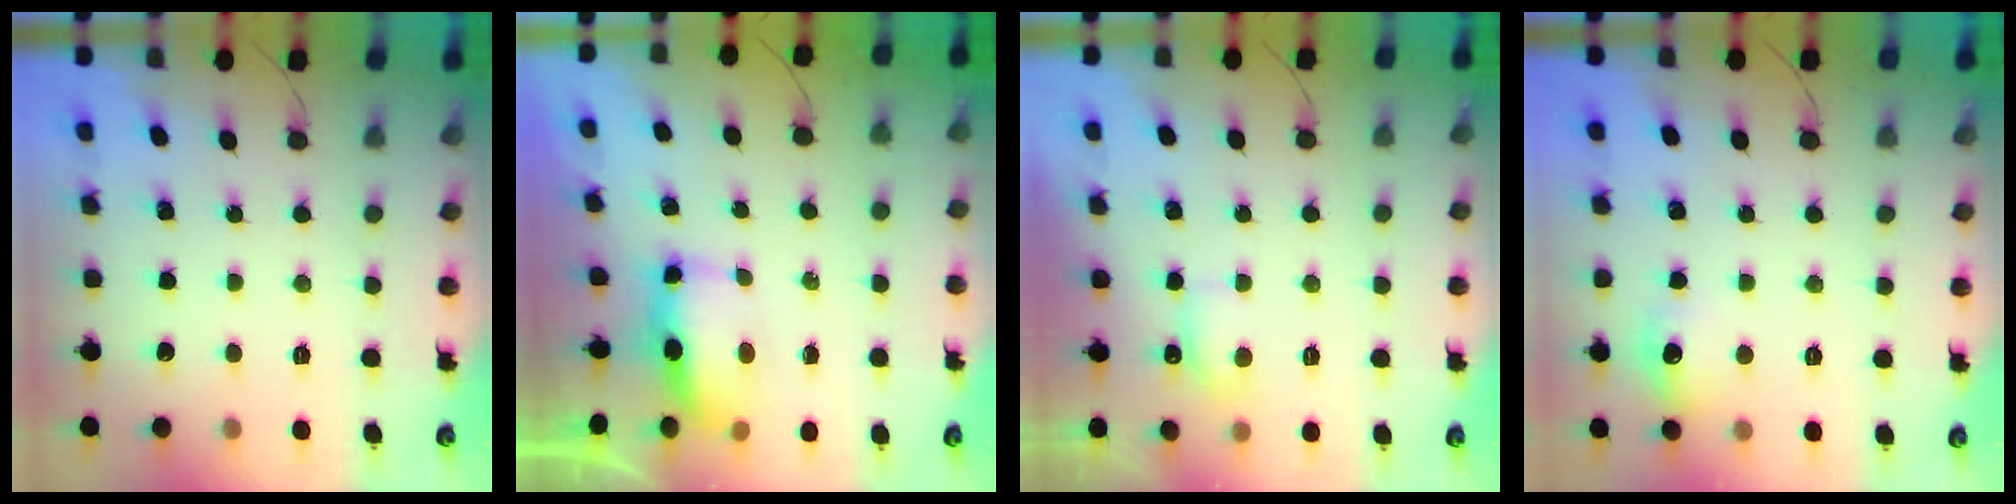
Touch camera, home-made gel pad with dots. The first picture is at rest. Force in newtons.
{"total": 7.0, "press": 7.0, "slide": 0.7}
{"total": 4.4, "press": 4.2, "slide": 1.4}
{"total": 7.7, "press": 7.6, "slide": 1.1}